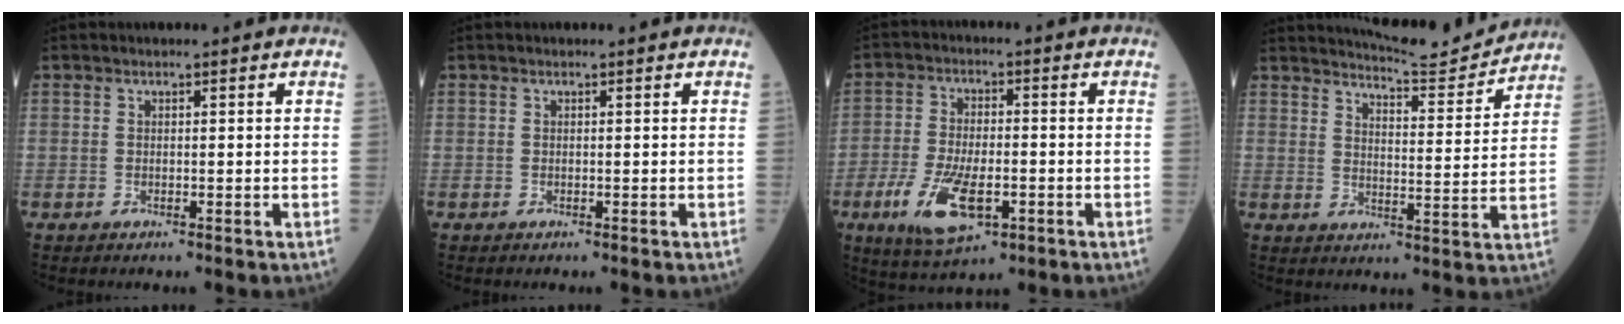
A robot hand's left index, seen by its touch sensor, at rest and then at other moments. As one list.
[{"total": 0.0}, {"total": 10.0, "force": [-3.9, 4.1, 8.3], "torque": [-0.171, -0.011, -0.064]}, {"total": 10.2, "force": [10.2, -0.6, 1.1], "torque": [-0.027, -0.021, 0.142]}]